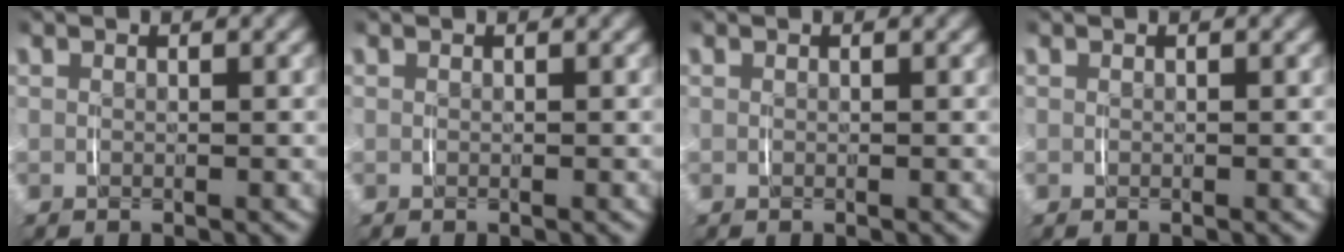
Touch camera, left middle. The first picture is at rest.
{"total": 0.0}
{"total": 0.0}
{"total": 0.0}